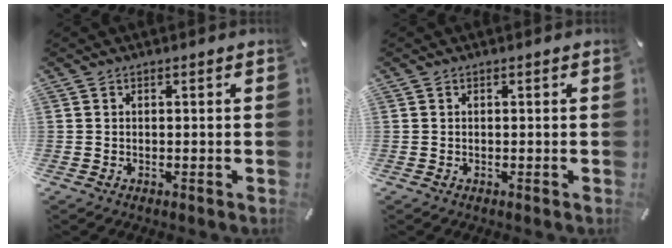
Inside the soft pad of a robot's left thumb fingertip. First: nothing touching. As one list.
[{"total": 0.0}]